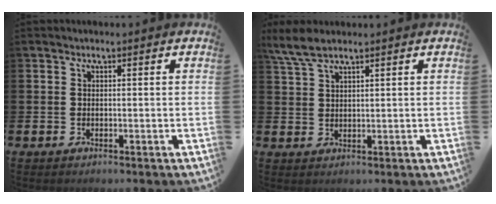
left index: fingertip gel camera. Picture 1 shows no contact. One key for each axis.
{"total": 4.8, "fx": 3.8, "fy": 1.3, "fz": 2.6, "tx": -0.056, "ty": -0.006, "tz": 0.069}